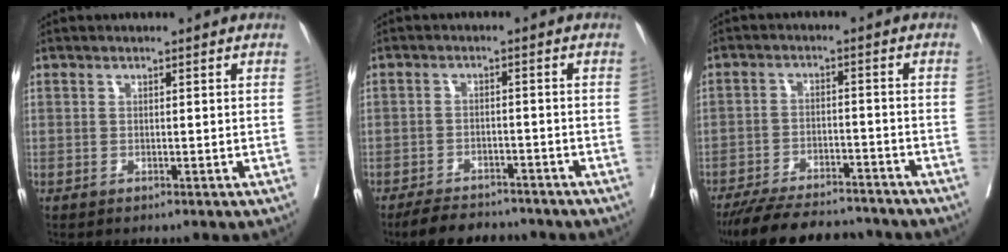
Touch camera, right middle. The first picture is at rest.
{"total": 7.6, "force": [-6.8, 2.3, 2.3], "torque": [-0.031, -0.006, -0.102]}
{"total": 15.4, "force": [-13.8, 3.4, 5.8], "torque": [-0.106, -0.007, -0.204]}